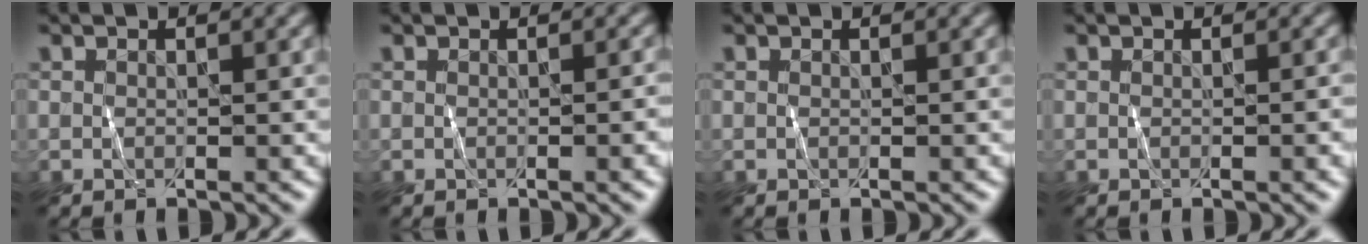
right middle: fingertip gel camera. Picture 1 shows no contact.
{"total": 1.9, "force": [-0.7, 0.6, 1.7], "torque": [-0.021, 0.000, -0.012]}
{"total": 0.0}
{"total": 1.6, "force": [-0.5, 0.4, 1.4], "torque": [-0.017, -0.001, -0.010]}